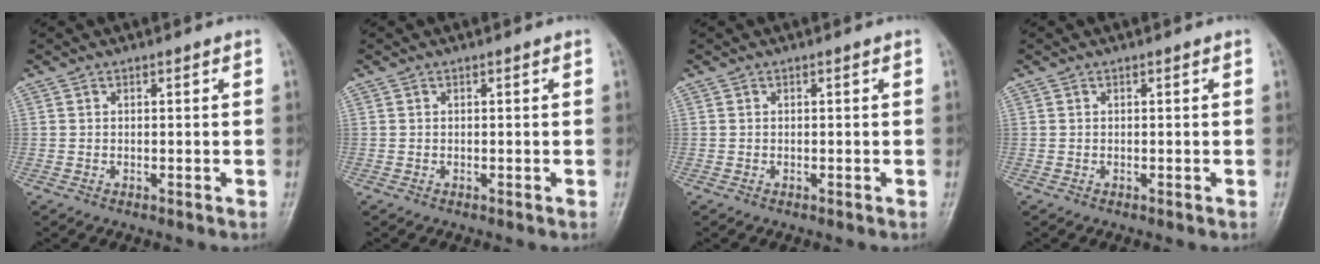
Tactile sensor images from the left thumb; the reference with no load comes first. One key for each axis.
{"total": 0.0}
{"total": 0.0}
{"total": 0.0}